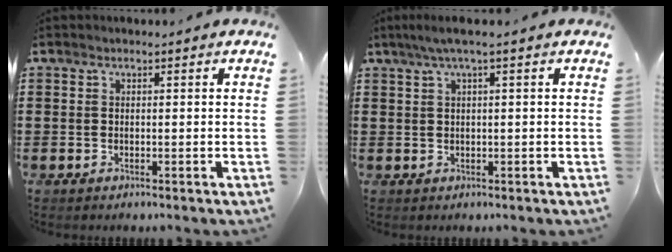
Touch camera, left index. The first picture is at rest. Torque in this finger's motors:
{"motor_torque": [0.64, -0.34, 0.27, 0.09]}